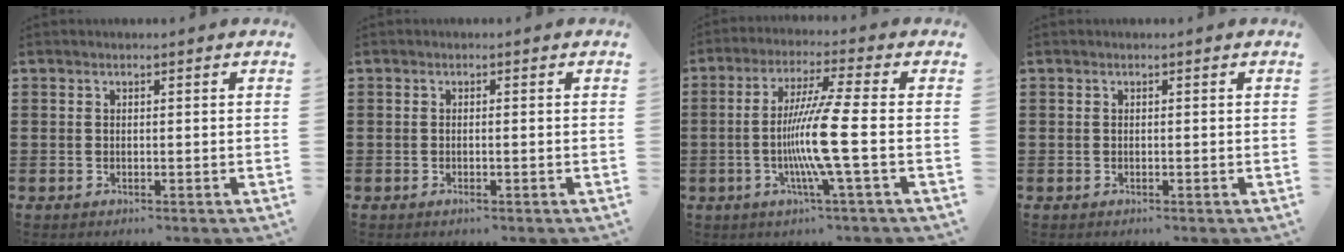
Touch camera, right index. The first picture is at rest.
{"total": 0.8, "force": [-0.4, -0.1, 0.7], "torque": [-0.011, -0.004, -0.006]}
{"total": 9.9, "force": [-2.1, -0.9, 9.7], "torque": [-0.197, -0.022, -0.051]}
{"total": 0.0}